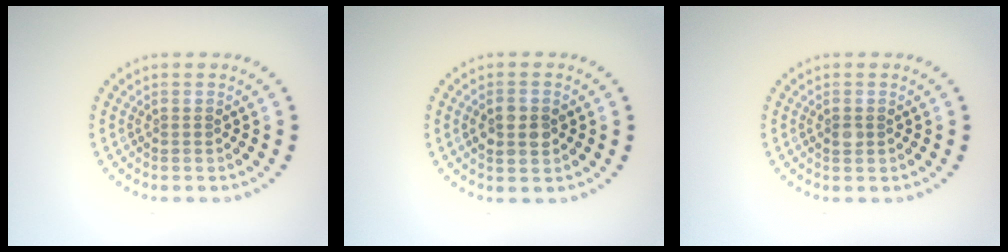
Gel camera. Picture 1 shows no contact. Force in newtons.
{"total": 2.8, "press": 2.8, "slide": 0.1}
{"total": 1.0, "press": 1.0, "slide": 0.0}